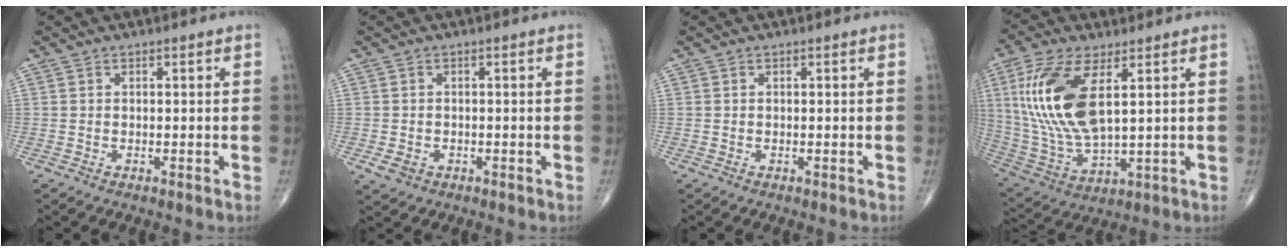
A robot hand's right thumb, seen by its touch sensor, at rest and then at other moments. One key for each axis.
{"total": 2.6, "fx": -1.0, "fy": 2.0, "fz": 1.4, "tx": -0.021, "ty": 0.002, "tz": -0.010}
{"total": 0.6, "fx": -0.2, "fy": 0.2, "fz": 0.5, "tx": -0.010, "ty": -0.002, "tz": -0.002}
{"total": 17.9, "fx": 4.7, "fy": 7.7, "fz": 15.4, "tx": -0.334, "ty": -0.018, "tz": 0.099}